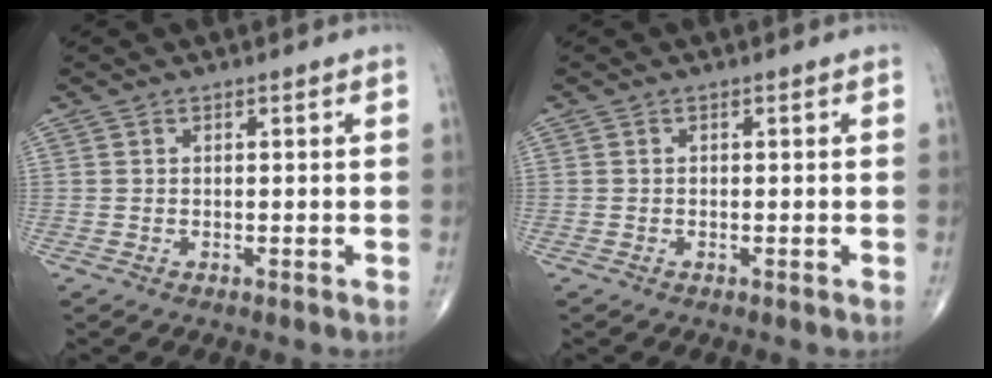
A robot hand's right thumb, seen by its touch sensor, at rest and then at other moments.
{"total": 0.0}